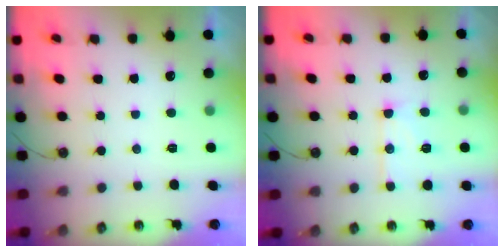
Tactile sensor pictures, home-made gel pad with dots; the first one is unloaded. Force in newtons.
{"total": 10.2, "press": 10.1, "slide": 0.8}